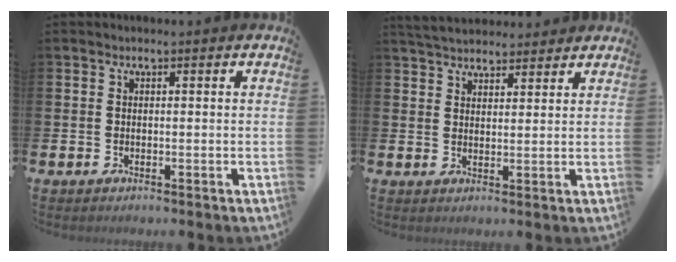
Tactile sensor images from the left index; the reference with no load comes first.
{"total": 4.2, "force": [4.1, 1.0, 0.4], "torque": [-0.023, -0.015, 0.076]}